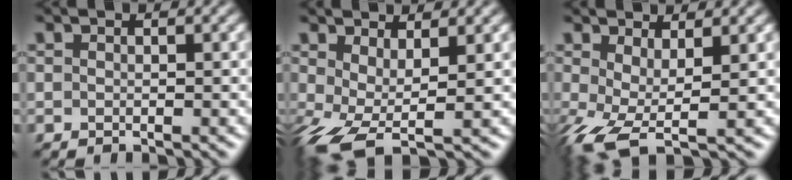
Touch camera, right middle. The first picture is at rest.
{"total": 4.7, "force": [-0.5, 1.8, 4.3], "torque": [-0.097, -0.009, -0.015]}
{"total": 4.9, "force": [-0.6, 1.8, 4.5], "torque": [-0.101, -0.009, -0.017]}